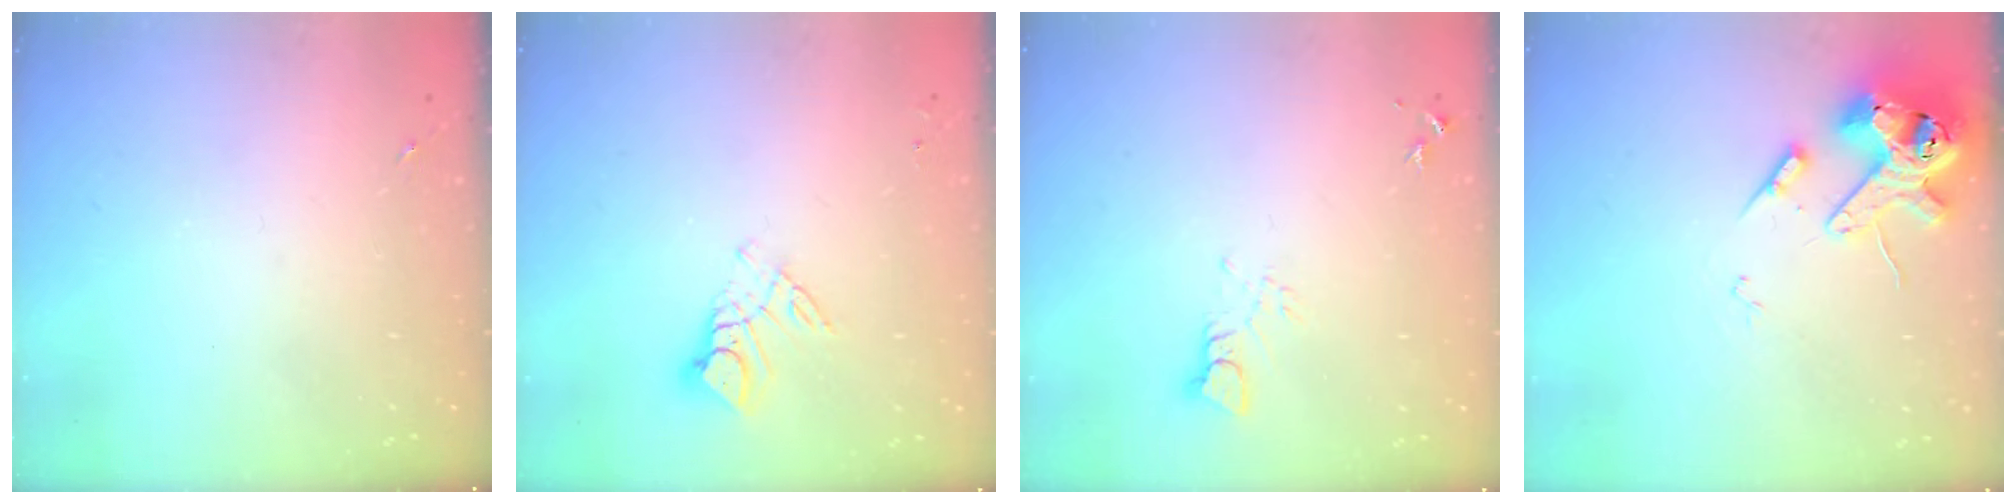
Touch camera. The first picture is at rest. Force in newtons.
{"total": 8.8, "press": 8.8, "slide": 0.8}
{"total": 3.2, "press": 3.2, "slide": 0.3}
{"total": 15.0, "press": 14.9, "slide": 2.1}